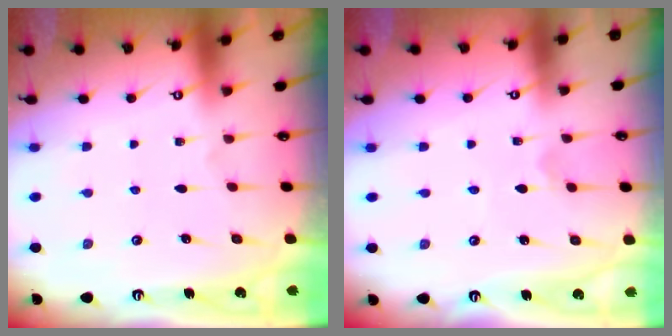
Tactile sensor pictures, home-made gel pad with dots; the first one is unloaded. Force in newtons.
{"total": 1.4, "press": 1.4, "slide": 0.1}